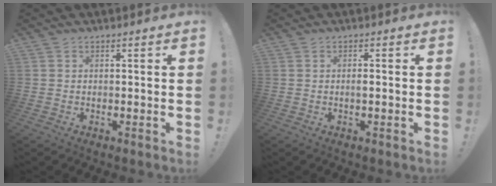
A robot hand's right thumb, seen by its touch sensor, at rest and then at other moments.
{"total": 1.0, "force": [-0.2, 0.3, 1.0], "torque": [-0.018, 0.002, -0.005]}